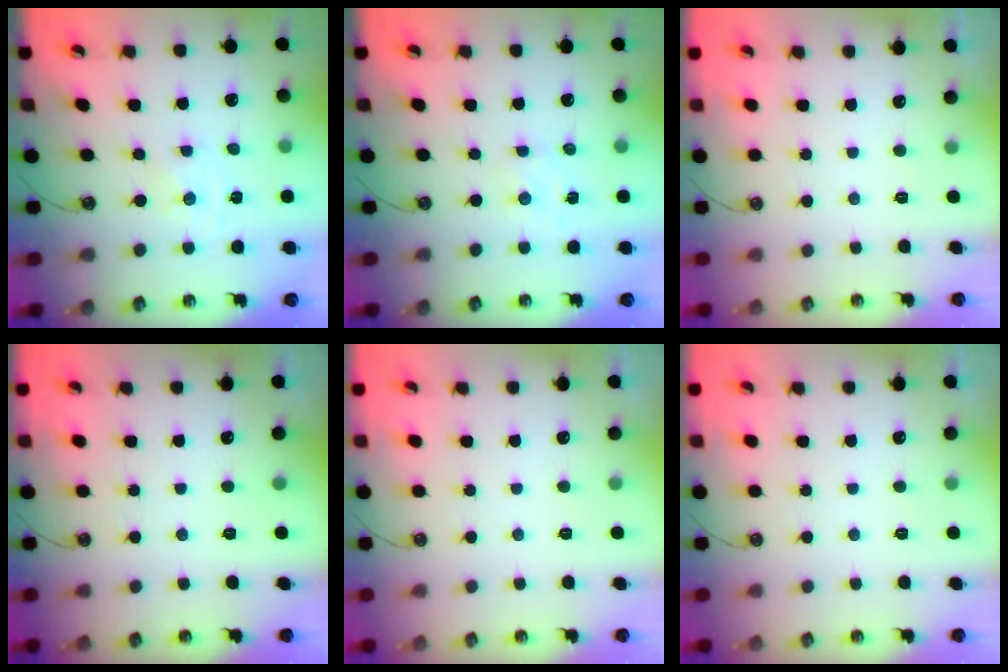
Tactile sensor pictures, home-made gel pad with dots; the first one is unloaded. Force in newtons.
{"total": 1.4, "press": 1.4, "slide": 0.3}
{"total": 0.0}
{"total": 0.0}
{"total": 0.0}
{"total": 0.0}